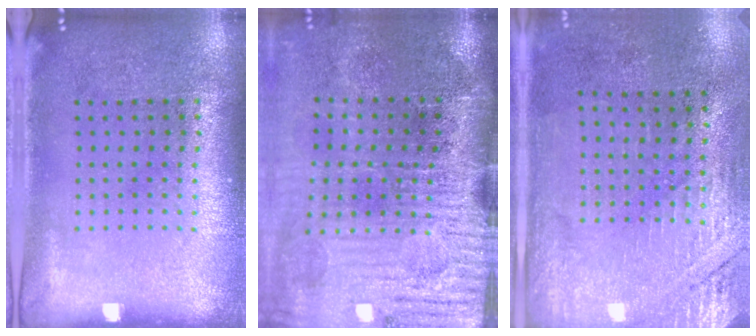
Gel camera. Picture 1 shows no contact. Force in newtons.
{"total": 4.8, "press": 4.0, "slide": 2.6}
{"total": 2.7, "press": 2.4, "slide": 1.2}